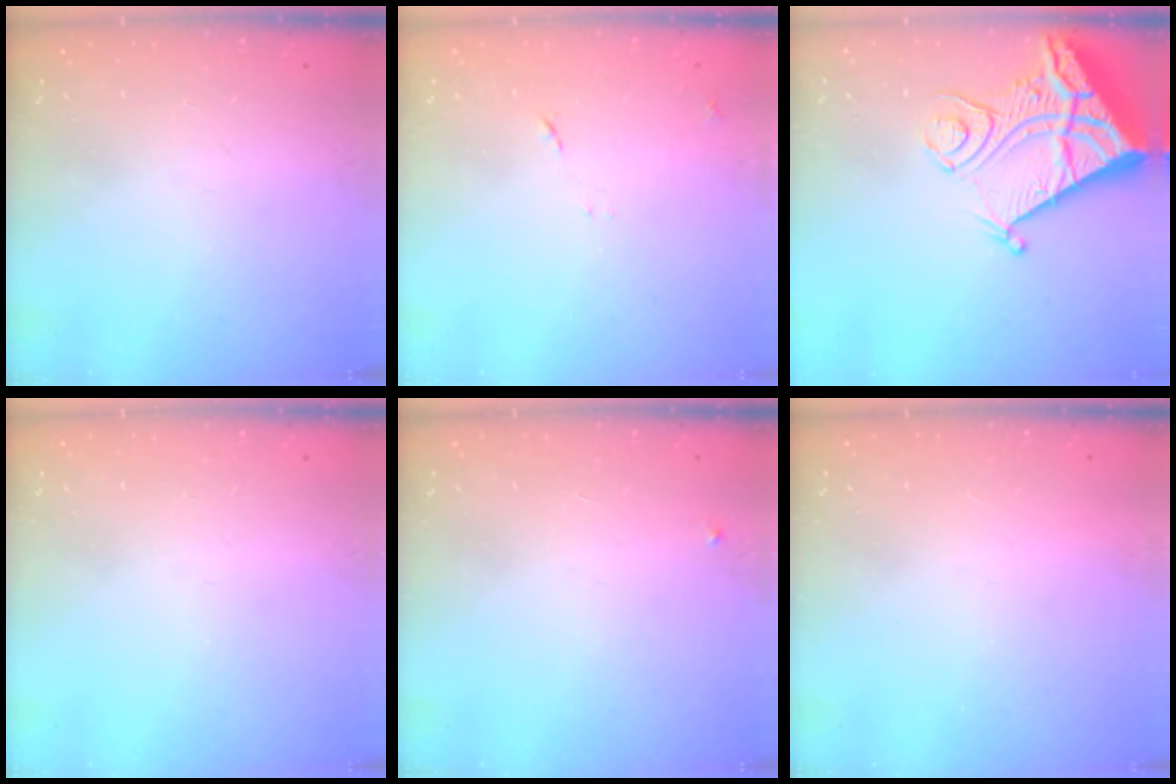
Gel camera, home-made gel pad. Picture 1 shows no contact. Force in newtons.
{"total": 8.5, "press": 8.5, "slide": 0.7}
{"total": 17.7, "press": 17.5, "slide": 2.3}
{"total": 0.0}
{"total": 2.7, "press": 2.7, "slide": 0.2}
{"total": 1.6, "press": 1.5, "slide": 0.1}